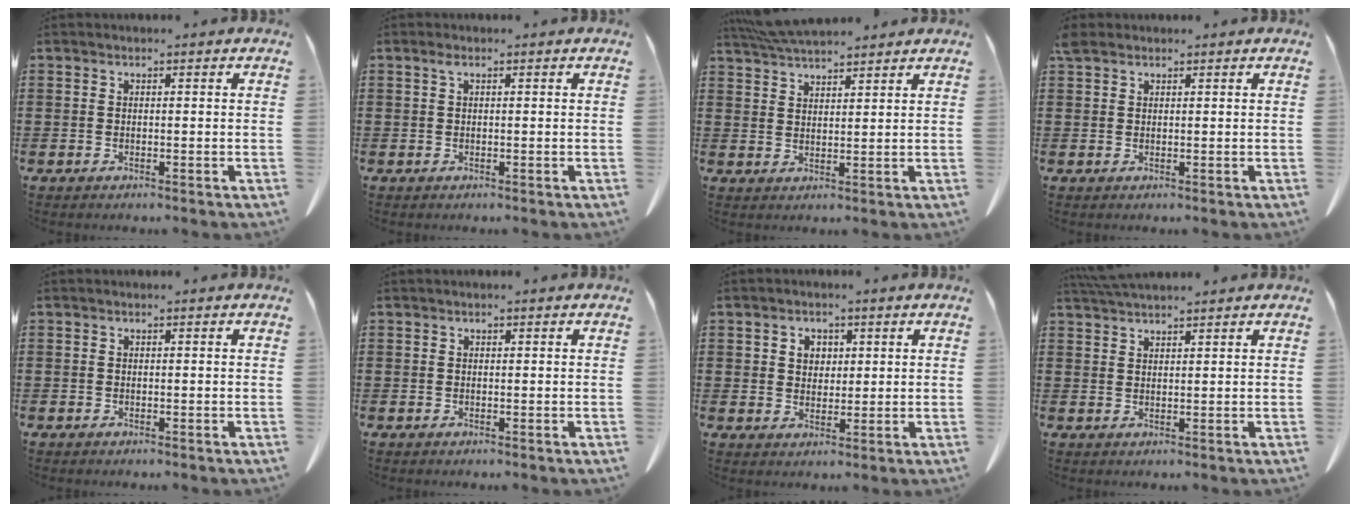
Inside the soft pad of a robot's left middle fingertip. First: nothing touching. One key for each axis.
{"total": 0.9, "fx": 0.4, "fy": 0.3, "fz": 0.8, "tx": -0.017, "ty": 0.003, "tz": 0.006}
{"total": 5.3, "fx": 4.9, "fy": 0.8, "fz": 1.8, "tx": -0.050, "ty": -0.009, "tz": 0.093}
{"total": 1.5, "fx": 1.3, "fy": 0.6, "fz": 0.5, "tx": -0.014, "ty": 0.000, "tz": 0.026}
{"total": 0.0}
{"total": 0.0}
{"total": 2.7, "fx": 1.3, "fy": 2.2, "fz": 0.7, "tx": -0.016, "ty": 0.006, "tz": 0.021}
{"total": 3.0, "fx": 2.9, "fy": 0.2, "fz": 0.8, "tx": -0.024, "ty": -0.003, "tz": 0.055}